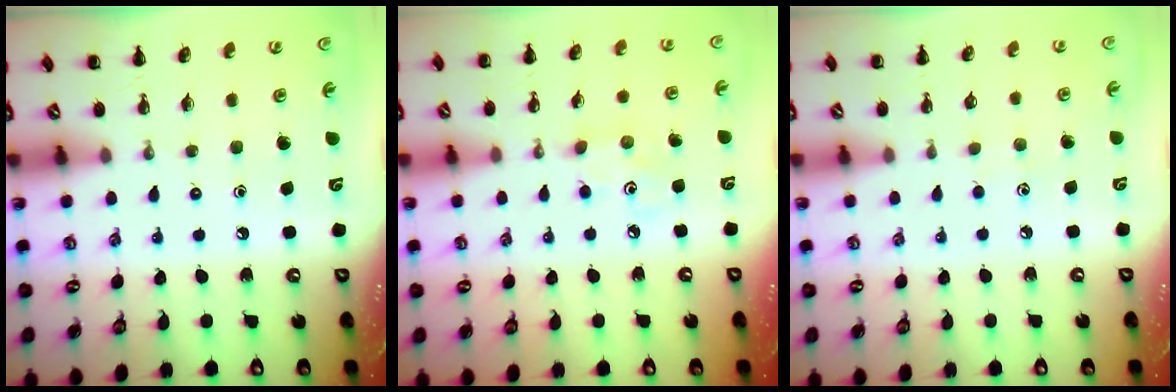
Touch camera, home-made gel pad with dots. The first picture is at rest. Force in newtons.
{"total": 3.3, "press": 3.2, "slide": 0.8}
{"total": 3.5, "press": 3.4, "slide": 0.9}